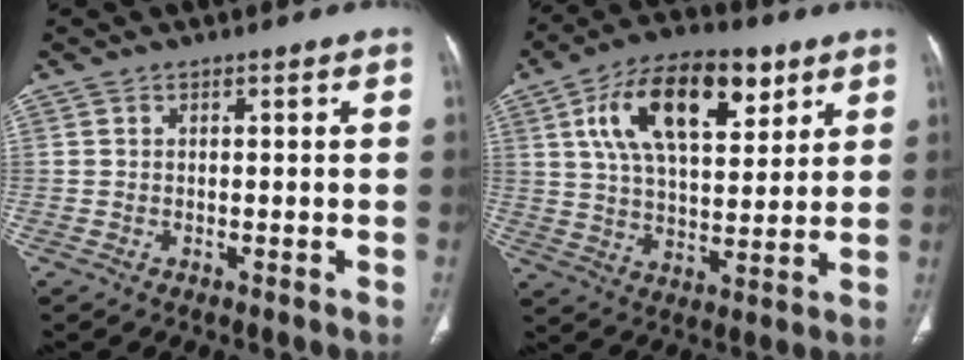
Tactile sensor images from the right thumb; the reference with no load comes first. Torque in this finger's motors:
{"motor_torque": [-0.02, 1.09, 0.98, 0.69, 0.18]}